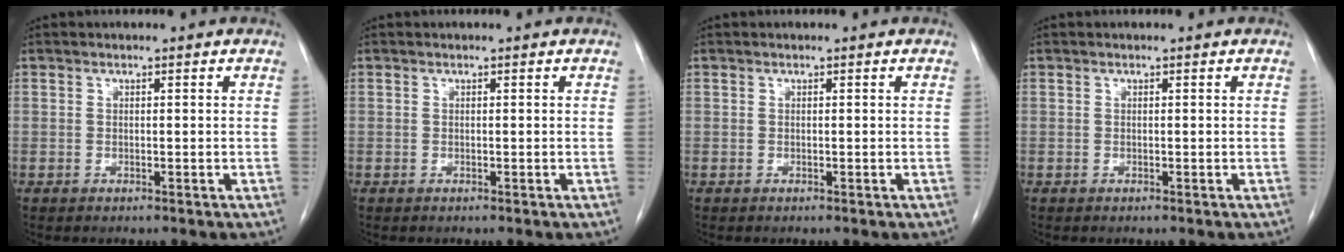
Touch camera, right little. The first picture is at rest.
{"total": 0.0}
{"total": 0.0}
{"total": 0.0}